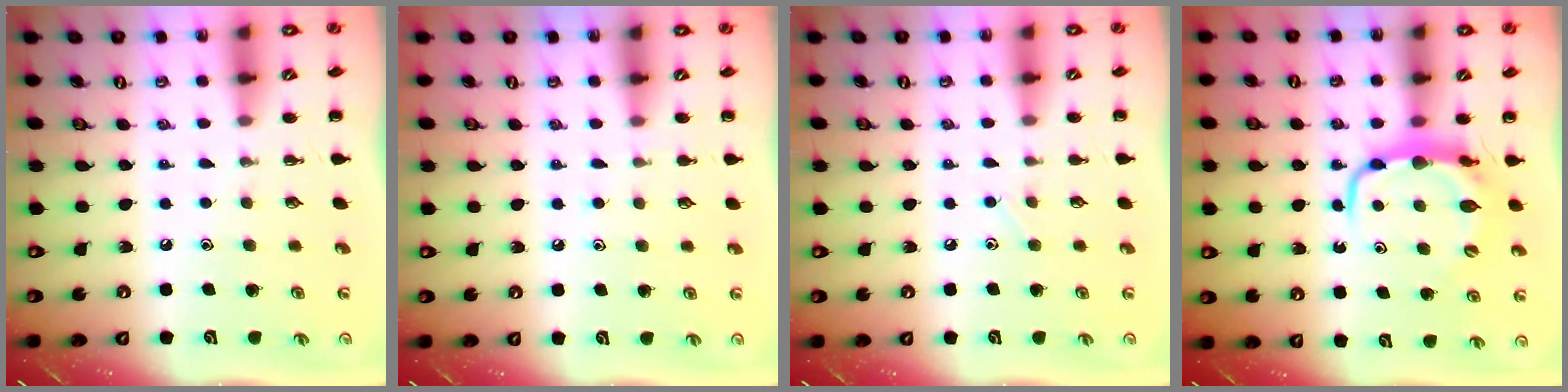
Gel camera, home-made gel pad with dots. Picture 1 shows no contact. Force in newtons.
{"total": 4.2, "press": 3.9, "slide": 1.5}
{"total": 3.3, "press": 3.1, "slide": 1.1}
{"total": 7.4, "press": 7.3, "slide": 1.2}